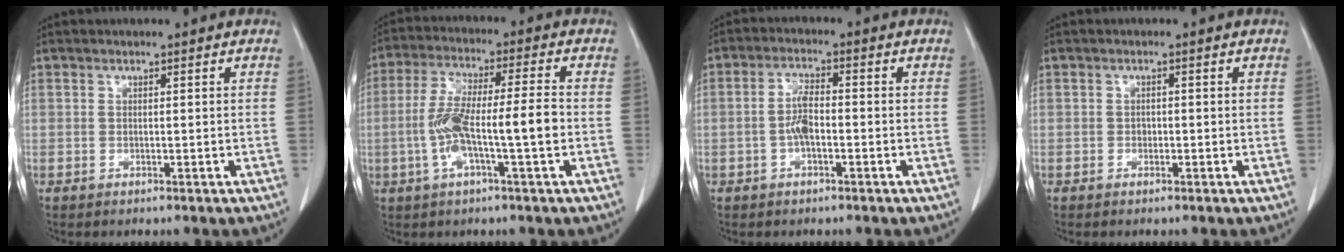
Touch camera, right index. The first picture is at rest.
{"total": 10.4, "force": [-2.0, 0.8, 10.2], "torque": [-0.198, 0.016, -0.040]}
{"total": 3.9, "force": [-0.9, 1.2, 3.6], "torque": [-0.077, 0.007, -0.018]}
{"total": 0.6, "force": [-0.1, 0.5, 0.3], "torque": [-0.002, 0.003, -0.004]}